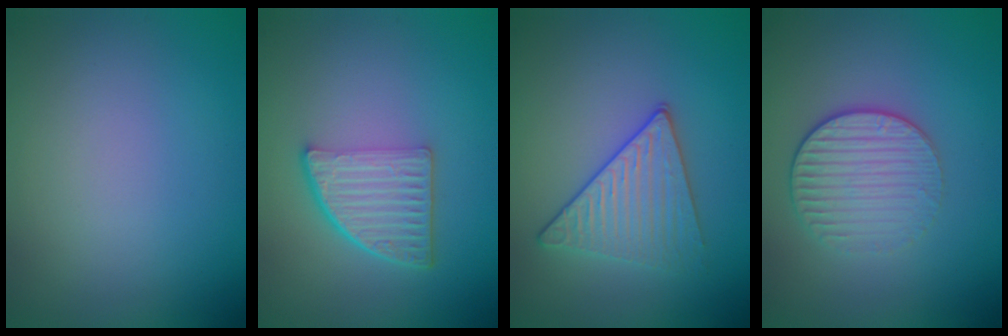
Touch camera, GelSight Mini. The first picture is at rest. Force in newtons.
{"total": 4.9, "press": 3.3, "slide": 3.6}
{"total": 3.4, "press": 3.3, "slide": 0.6}
{"total": 3.1, "press": 2.7, "slide": 1.5}